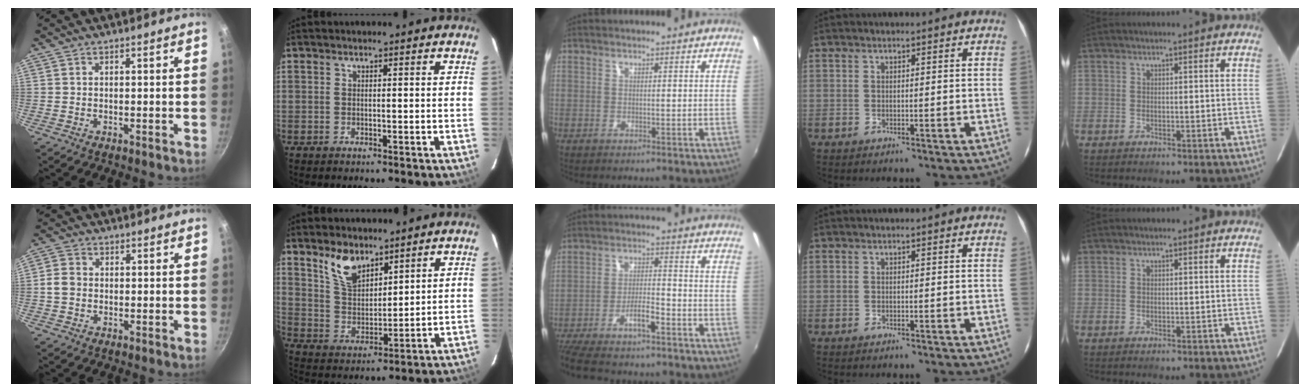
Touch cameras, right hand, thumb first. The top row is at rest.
{"thumb": {"total": 3.7, "force": [-0.3, 3.1, 2.0], "torque": [-0.033, 0.011, -0.012]}, "index": {"total": 8.5, "force": [6.0, 4.0, 4.5], "torque": [-0.081, 0.010, 0.123]}, "middle": {"total": 9.7, "force": [-7.7, 1.6, 5.7], "torque": [-0.124, 0.004, -0.134]}}